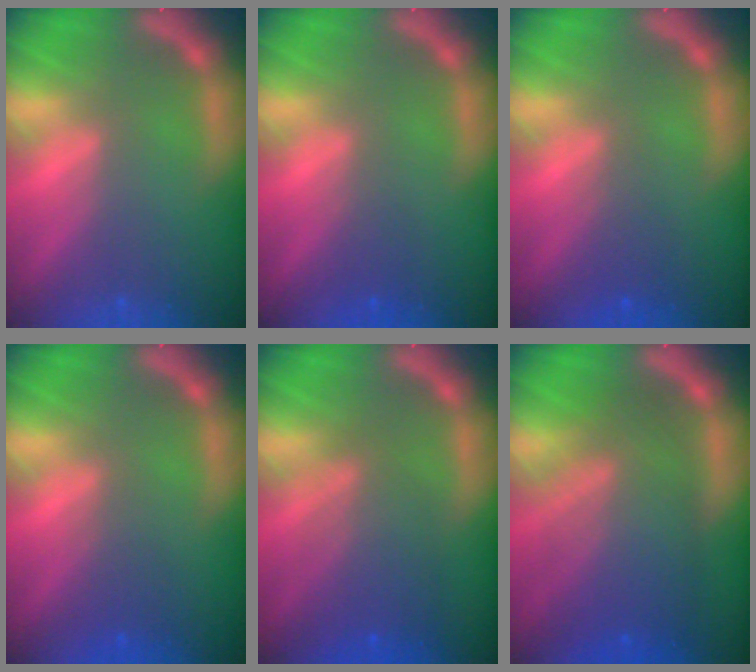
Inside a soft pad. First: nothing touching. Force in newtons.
{"total": 1.4}
{"total": 2.0}
{"total": 2.0}
{"total": 5.5}
{"total": 9.0}